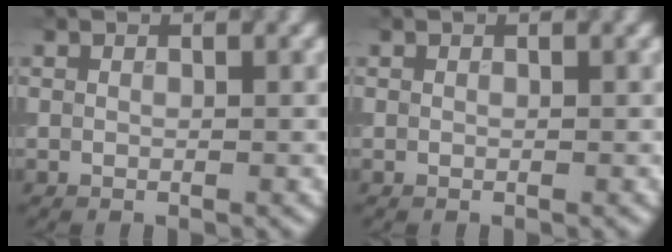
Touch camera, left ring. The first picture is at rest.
{"total": 0.0}